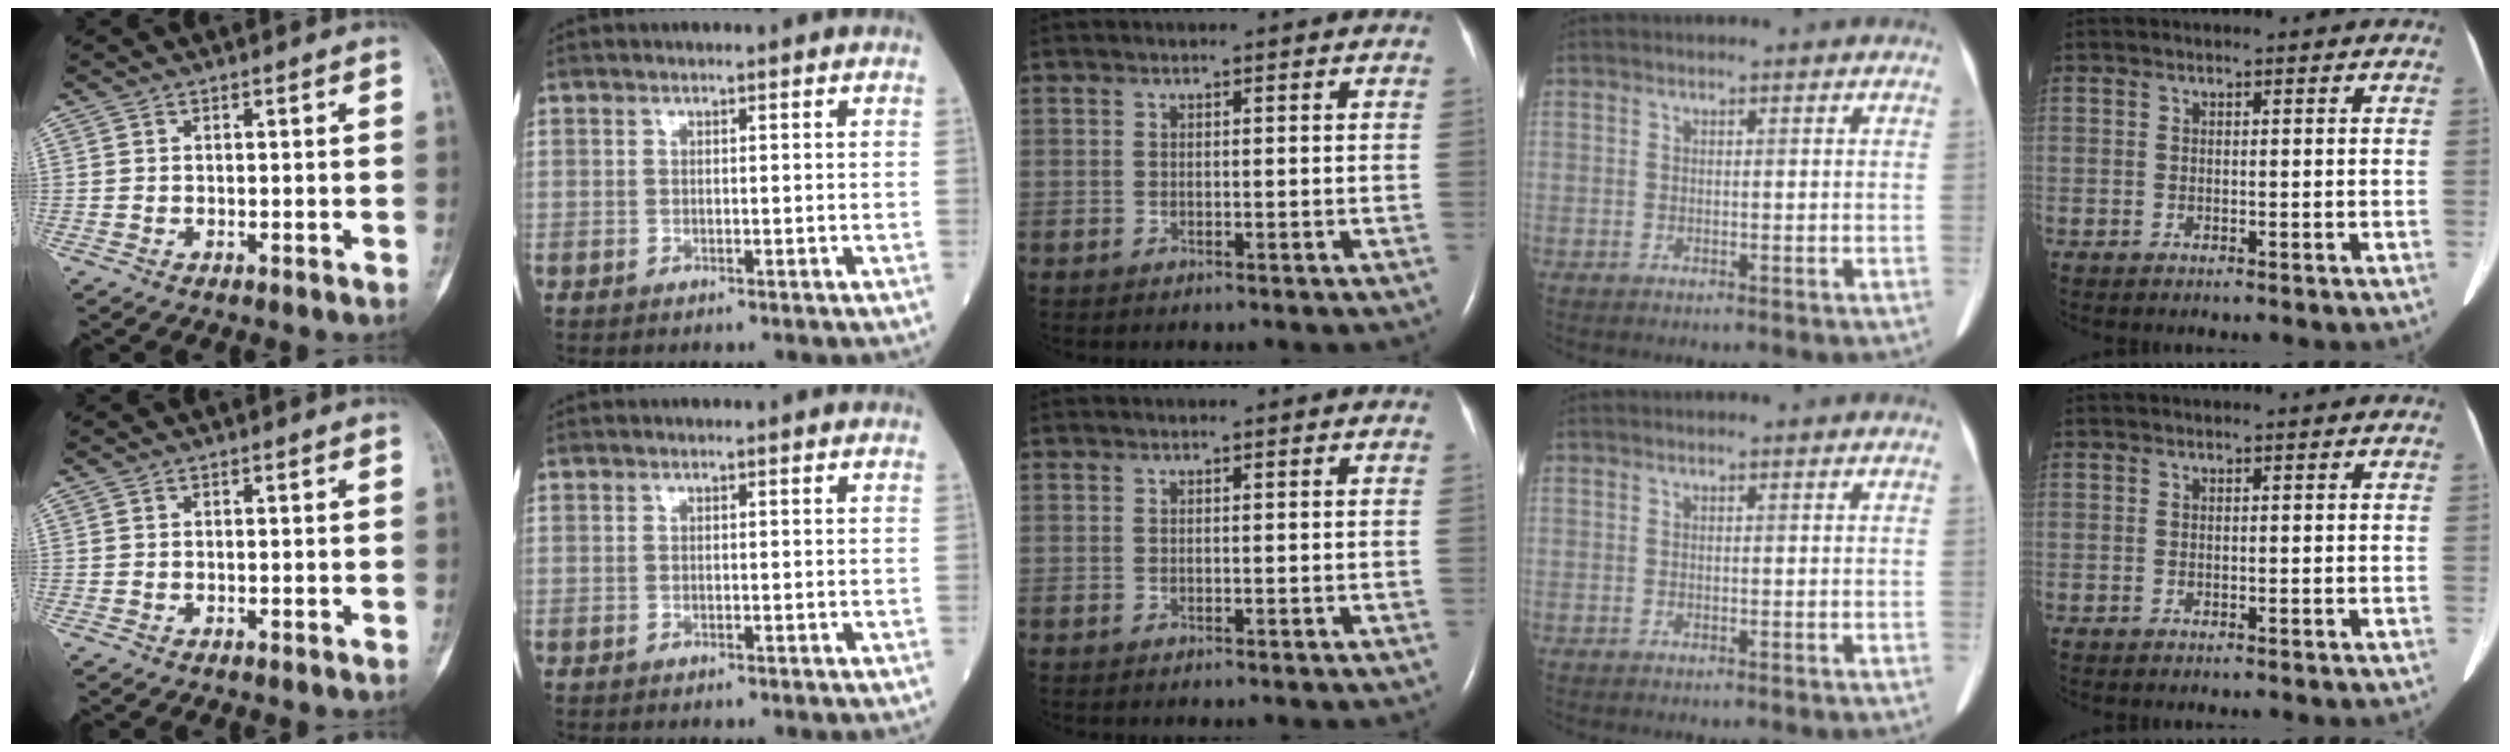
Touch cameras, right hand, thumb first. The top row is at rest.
{}